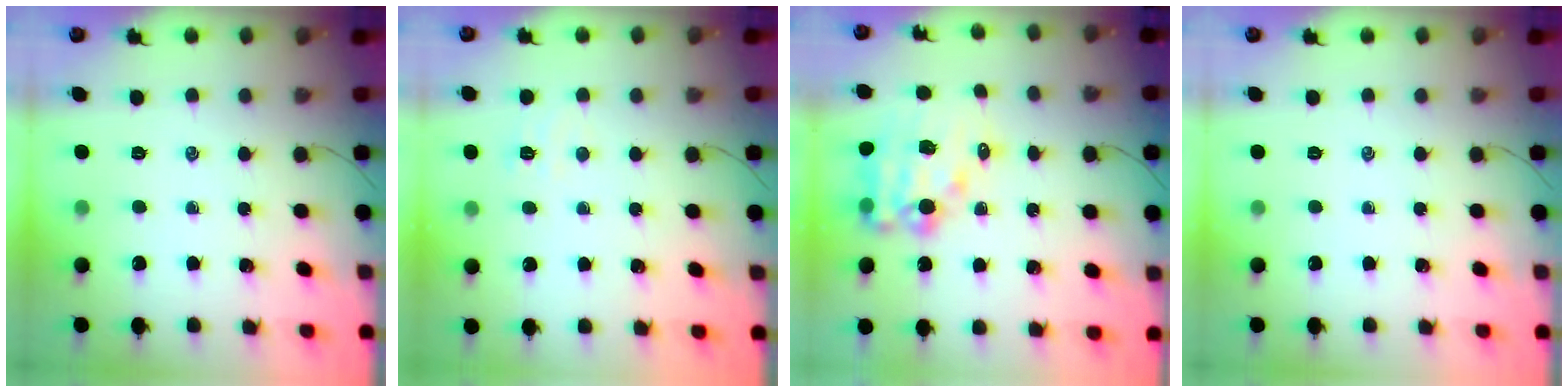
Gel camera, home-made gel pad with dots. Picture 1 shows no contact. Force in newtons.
{"total": 3.5, "press": 3.4, "slide": 0.8}
{"total": 14.5, "press": 14.1, "slide": 3.4}
{"total": 0.0}